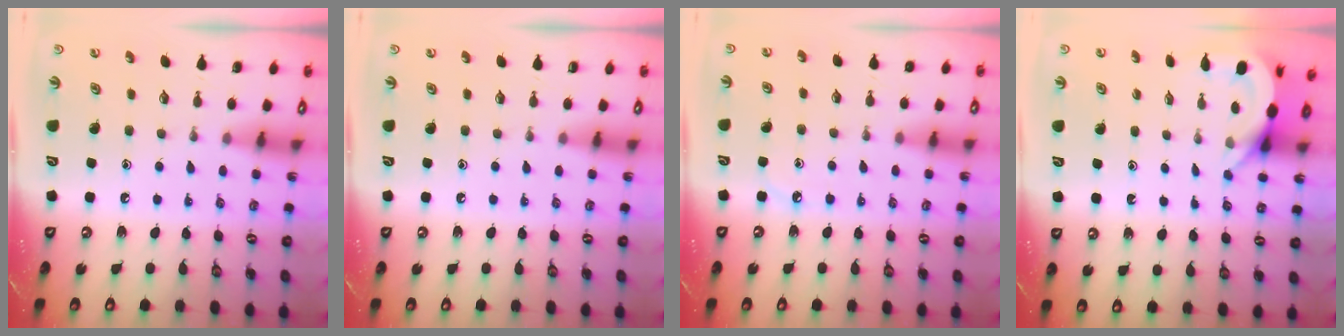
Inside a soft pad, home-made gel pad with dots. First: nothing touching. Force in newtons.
{"total": 0.0}
{"total": 3.7, "press": 3.7, "slide": 0.5}
{"total": 4.6, "press": 4.6, "slide": 0.3}